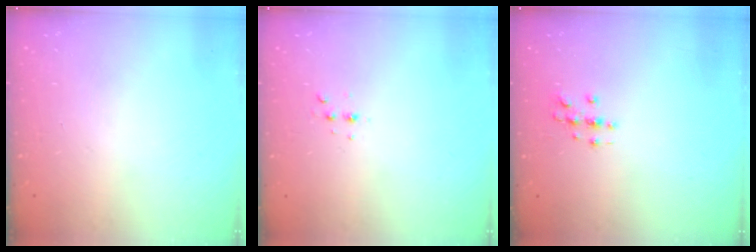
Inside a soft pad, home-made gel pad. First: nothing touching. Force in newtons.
{"total": 2.8, "press": 2.8, "slide": 0.7}
{"total": 3.0, "press": 3.0, "slide": 0.3}